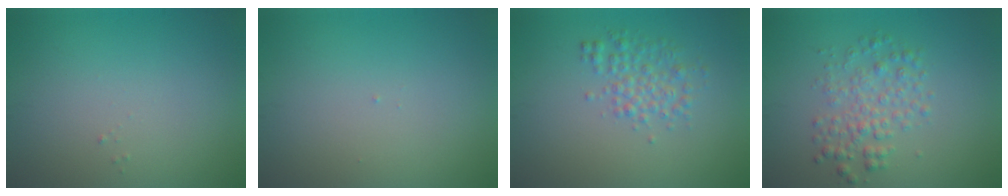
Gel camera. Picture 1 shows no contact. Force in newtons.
{"total": 0.0}
{"total": 2.5, "press": 2.5, "slide": 0.0}
{"total": 3.1, "press": 3.1, "slide": 0.0}